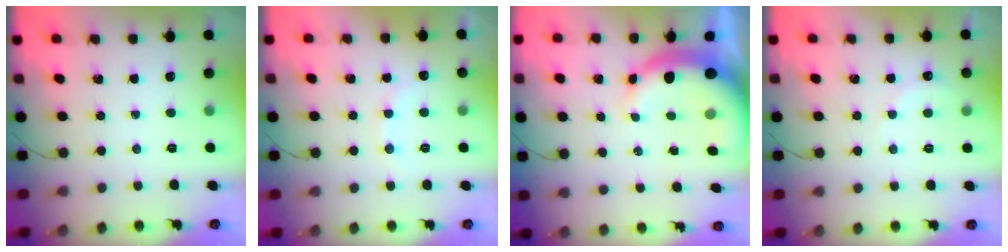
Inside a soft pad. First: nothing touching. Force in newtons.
{"total": 7.9, "press": 7.7, "slide": 1.7}
{"total": 10.9, "press": 10.8, "slide": 1.8}
{"total": 4.9, "press": 4.7, "slide": 1.3}